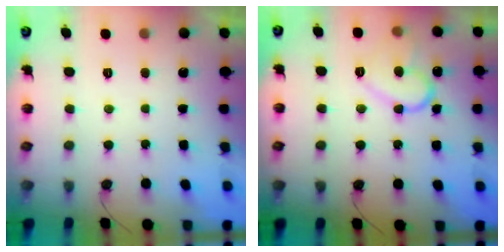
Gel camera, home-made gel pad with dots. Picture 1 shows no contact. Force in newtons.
{"total": 13.2, "press": 13.1, "slide": 1.2}